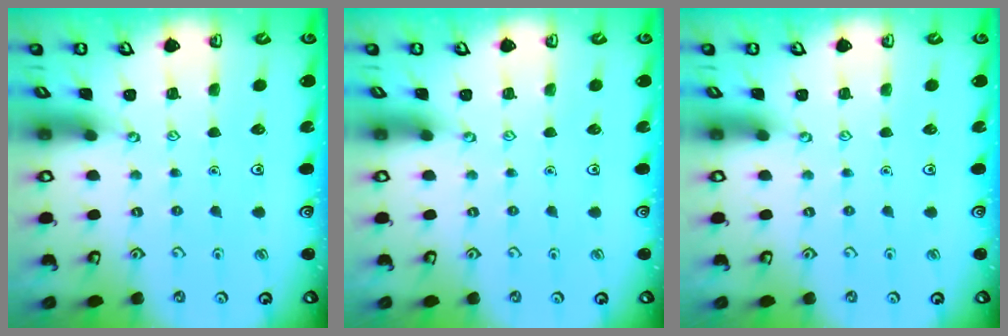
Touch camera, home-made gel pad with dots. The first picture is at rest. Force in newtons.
{"total": 0.0}
{"total": 0.0}